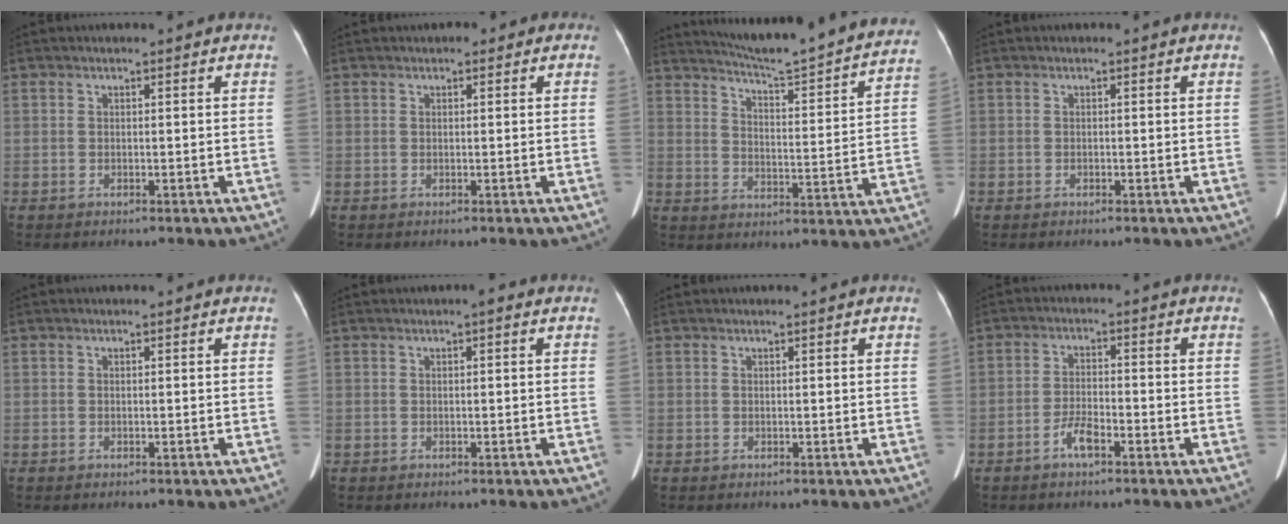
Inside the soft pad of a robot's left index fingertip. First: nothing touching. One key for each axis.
{"total": 0.7, "fx": 0.2, "fy": 0.6, "fz": 0.3, "tx": -0.002, "ty": 0.006, "tz": 0.000}
{"total": 24.5, "fx": 22.5, "fy": 0.7, "fz": 9.6, "tx": -0.144, "ty": -0.064, "tz": 0.283}
{"total": 0.0}
{"total": 0.0}
{"total": 0.8, "fx": 0.3, "fy": 0.3, "fz": 0.6, "tx": -0.005, "ty": 0.007, "tz": -0.001}
{"total": 0.0}
{"total": 3.4, "fx": -2.2, "fy": 0.8, "fz": 2.5, "tx": -0.050, "ty": 0.003, "tz": -0.043}